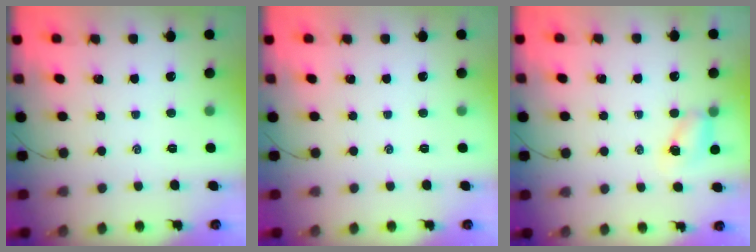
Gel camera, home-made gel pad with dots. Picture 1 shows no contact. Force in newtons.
{"total": 0.0}
{"total": 4.4, "press": 4.3, "slide": 0.8}